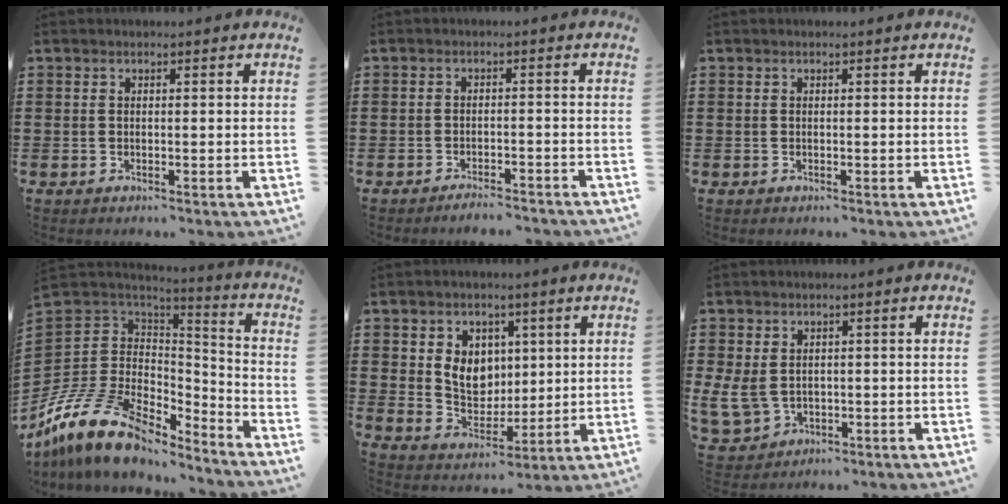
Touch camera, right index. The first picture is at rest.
{"total": 2.4, "force": [-2.4, -0.1, 0.1], "torque": [-0.007, 0.000, -0.049]}
{"total": 0.0}
{"total": 13.9, "force": [-9.2, 7.5, 7.1], "torque": [-0.179, 0.017, -0.171]}
{"total": 6.7, "force": [1.6, 5.6, 3.4], "torque": [-0.070, 0.009, 0.028]}
{"total": 4.1, "force": [0.2, 3.5, 2.0], "torque": [-0.070, 0.000, 0.001]}